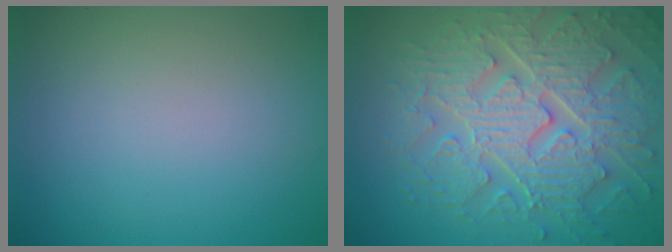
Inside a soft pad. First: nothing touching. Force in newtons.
{"total": 8.6, "press": 6.5, "slide": 5.6}